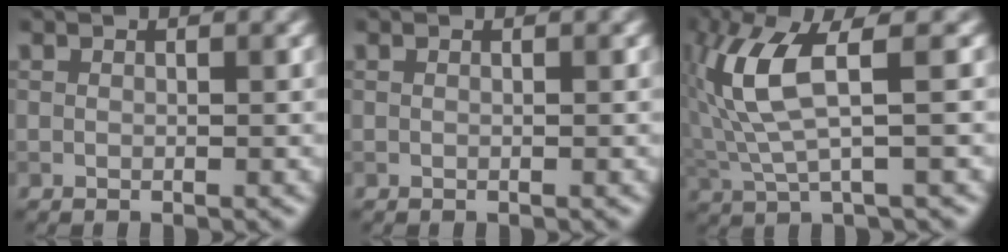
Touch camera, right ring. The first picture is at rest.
{"total": 0.0}
{"total": 6.5, "force": [1.3, 1.5, 6.1], "torque": [-0.144, 0.004, 0.030]}